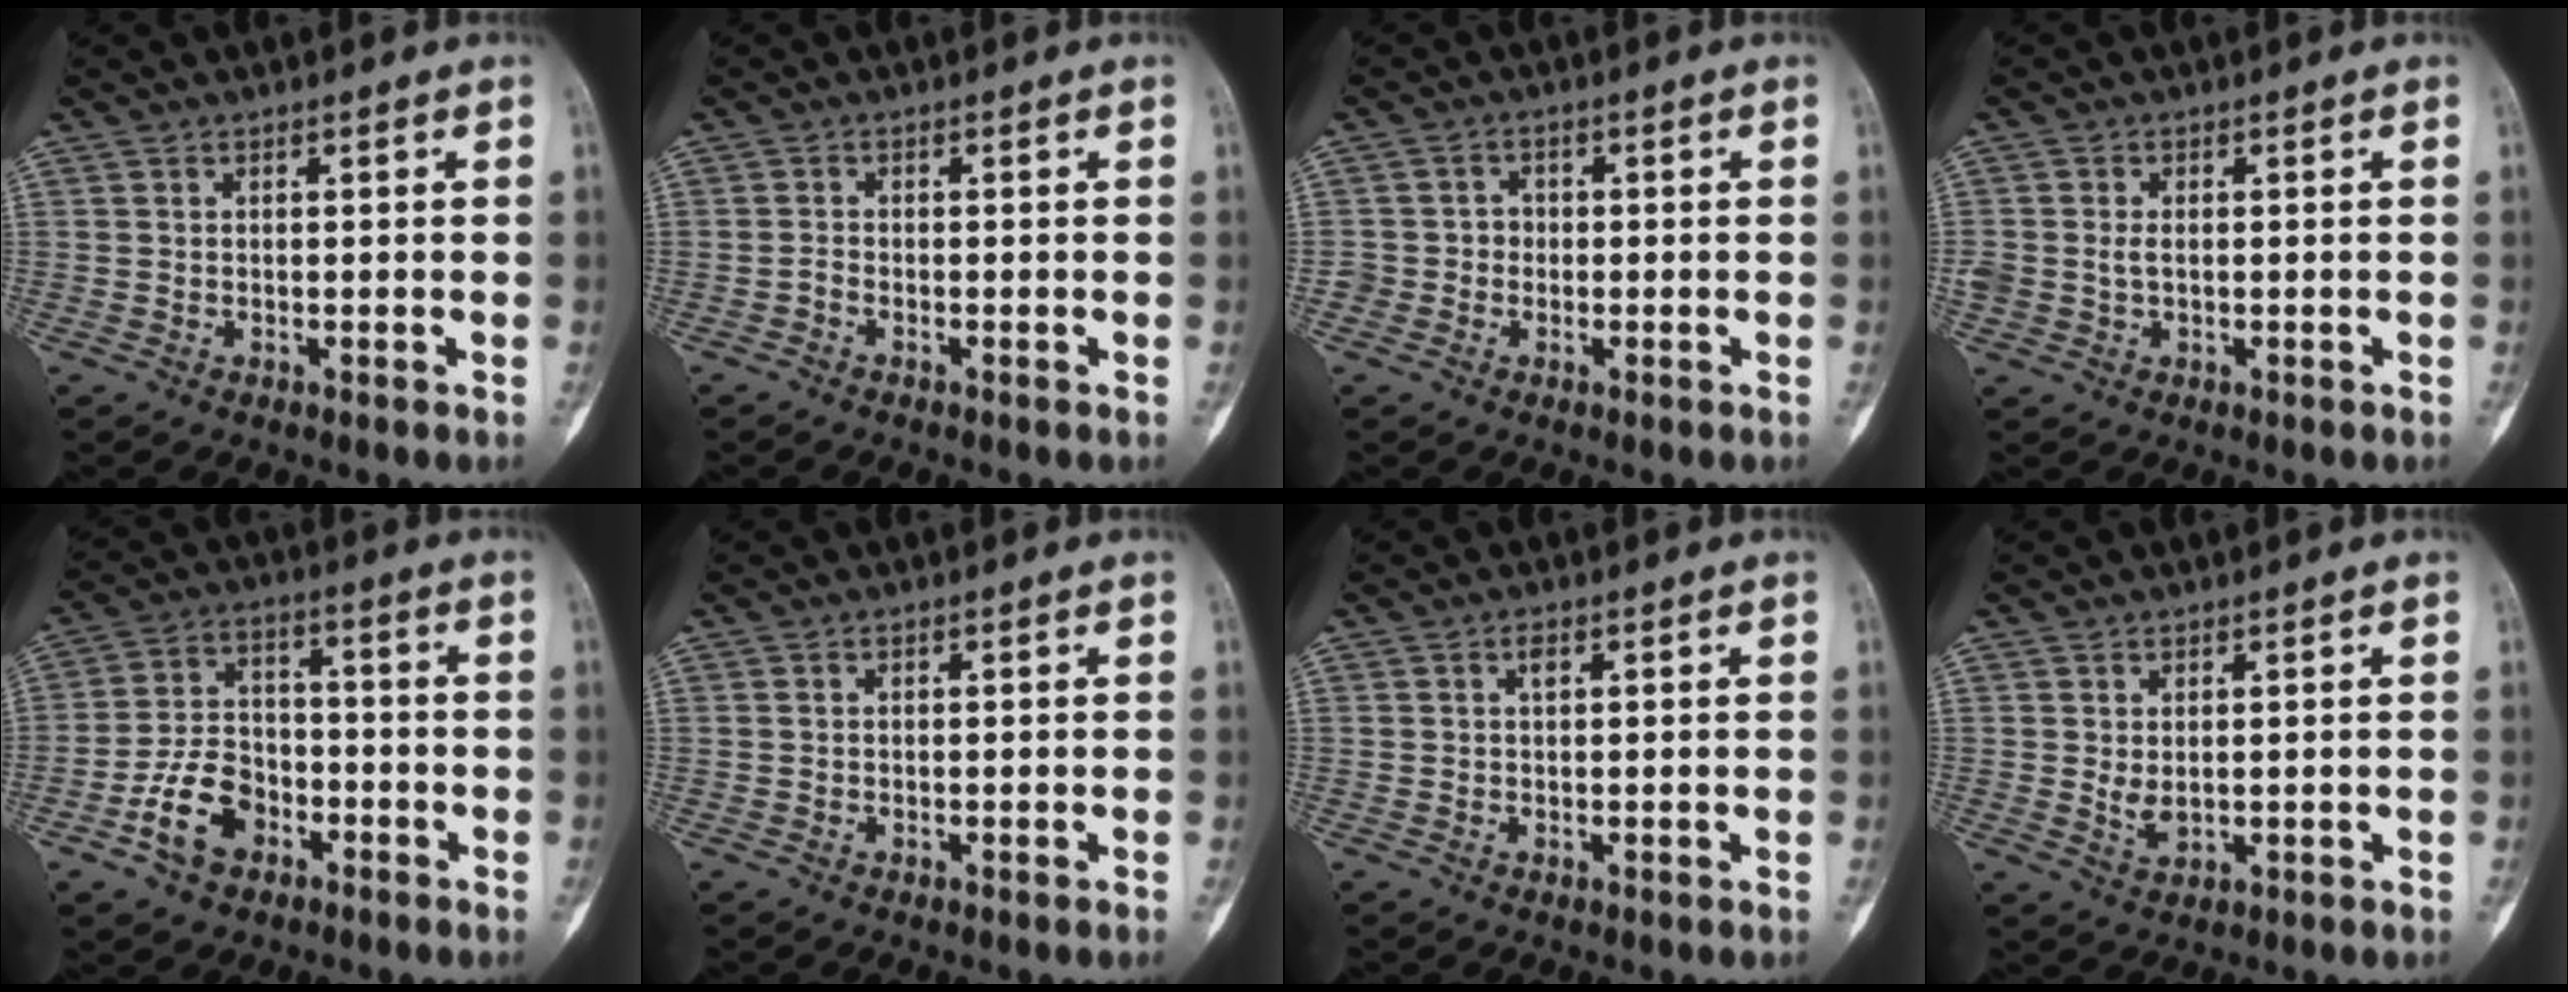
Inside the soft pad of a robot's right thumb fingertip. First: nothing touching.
{"total": 0.8, "force": [-0.7, 0.2, 0.4], "torque": [-0.010, 0.002, -0.017]}
{"total": 2.9, "force": [-0.7, 2.7, 0.4], "torque": [0.019, 0.013, -0.020]}
{"total": 2.3, "force": [0.0, 1.7, 1.6], "torque": [-0.031, 0.001, 0.004]}
{"total": 10.2, "force": [-4.8, 7.0, 5.6], "torque": [-0.082, 0.036, -0.087]}
{"total": 0.0}
{"total": 1.1, "force": [0.4, 0.6, 0.8], "torque": [-0.009, 0.002, 0.005]}
{"total": 2.4, "force": [0.4, 1.4, 1.9], "torque": [-0.030, -0.008, 0.014]}